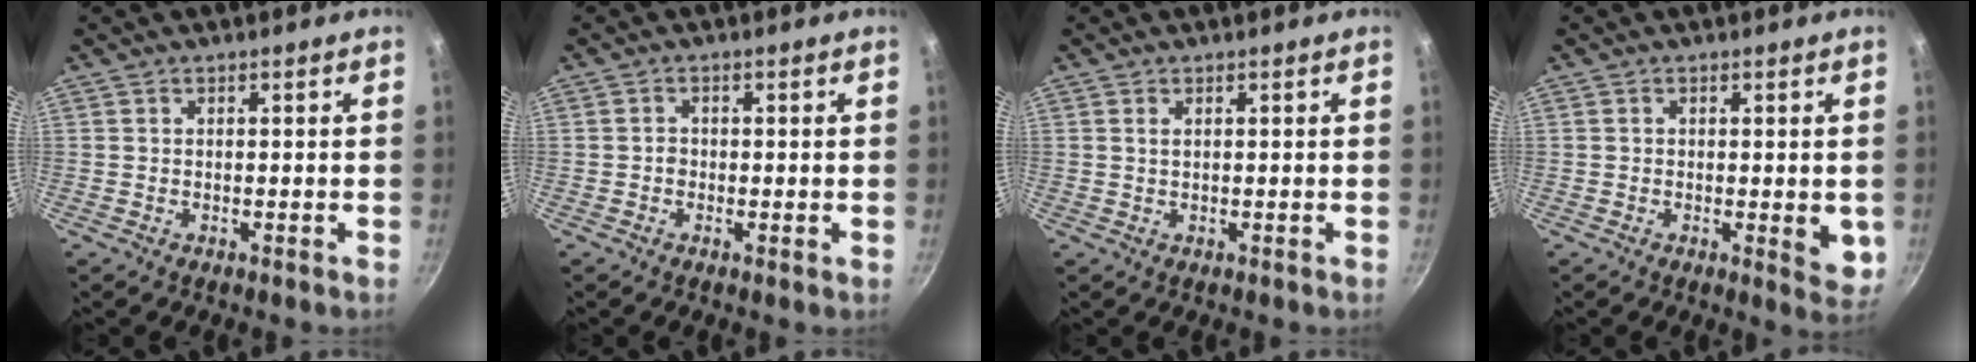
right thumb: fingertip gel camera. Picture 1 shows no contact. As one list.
[{"total": 1.2, "force": [-0.3, 1.0, 0.7], "torque": [-0.010, 0.005, -0.007]}, {"total": 0.9, "force": [0.4, 0.4, 0.7], "torque": [-0.015, 0.000, 0.009]}, {"total": 5.0, "force": [-0.3, 2.0, 4.6], "torque": [-0.055, -0.013, -0.004]}]